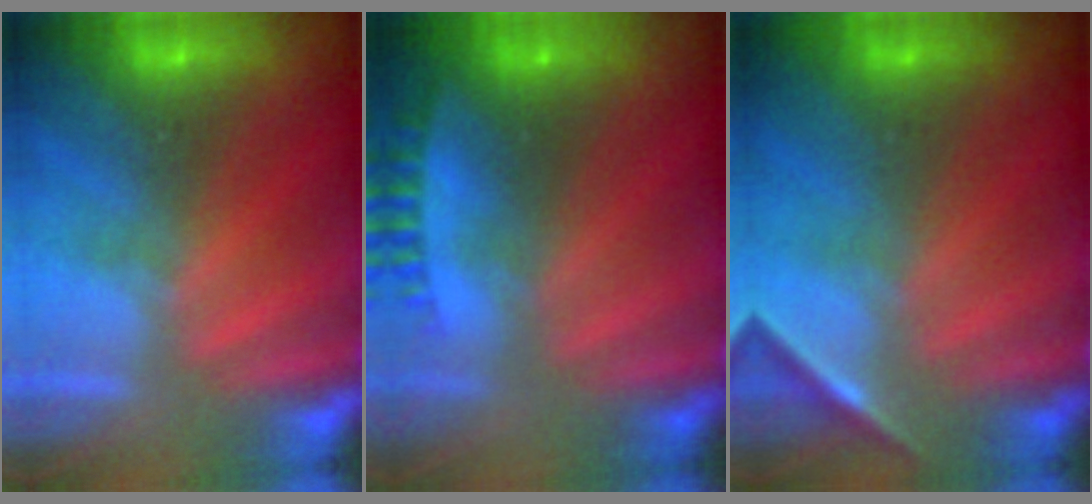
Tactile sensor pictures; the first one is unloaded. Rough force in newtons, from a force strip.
{"total": 2.7}
{"total": 1.6}